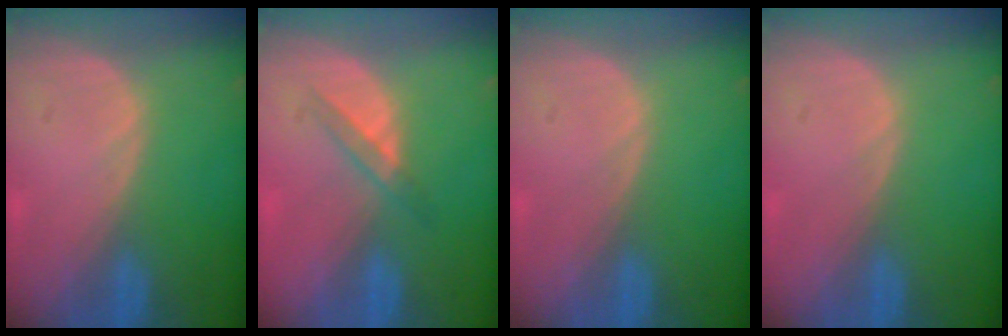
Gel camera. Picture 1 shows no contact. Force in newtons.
{"total": 2.6, "press": 2.4, "slide": 1.0}
{"total": 0.0}
{"total": 0.0}